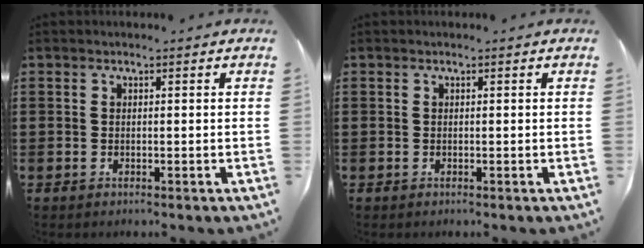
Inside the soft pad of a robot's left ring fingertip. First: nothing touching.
{"total": 0.0}